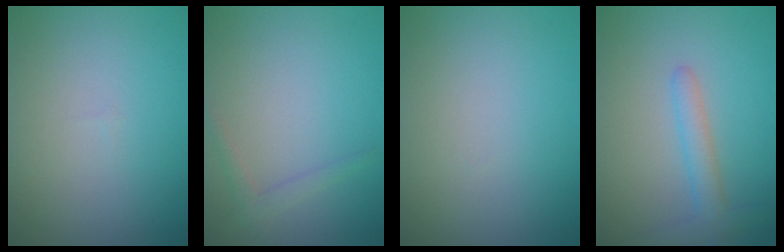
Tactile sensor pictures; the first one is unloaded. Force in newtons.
{"total": 1.2, "press": 1.2, "slide": 0.1}
{"total": 0.0}
{"total": 2.5, "press": 2.5, "slide": 0.2}